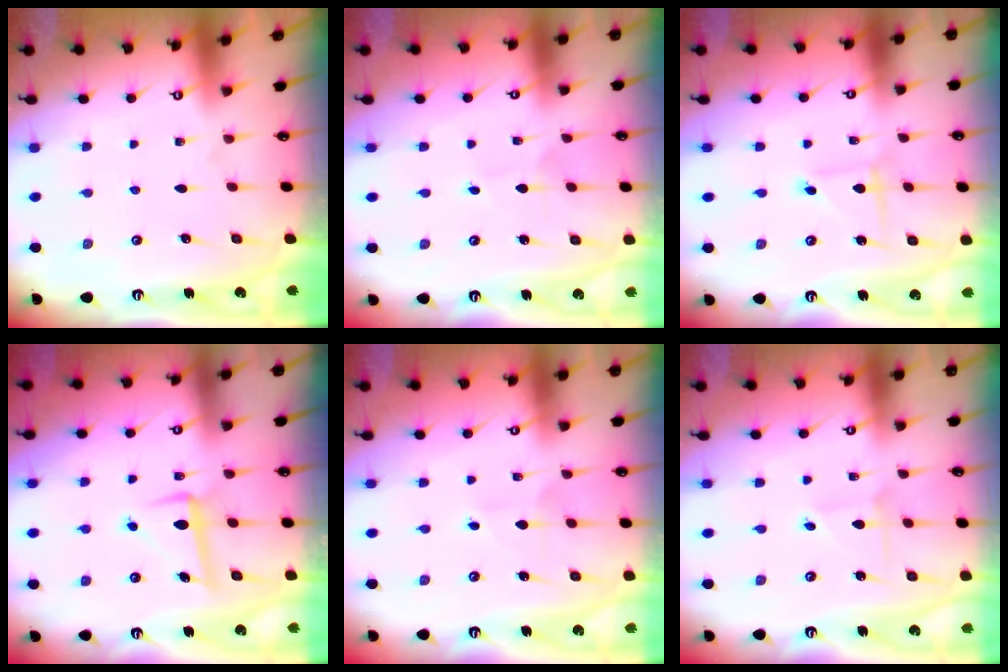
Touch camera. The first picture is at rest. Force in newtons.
{"total": 1.5, "press": 1.5, "slide": 0.1}
{"total": 1.8, "press": 1.8, "slide": 0.2}
{"total": 6.6, "press": 6.5, "slide": 1.1}
{"total": 4.8, "press": 4.7, "slide": 0.3}
{"total": 1.9, "press": 1.9, "slide": 0.2}